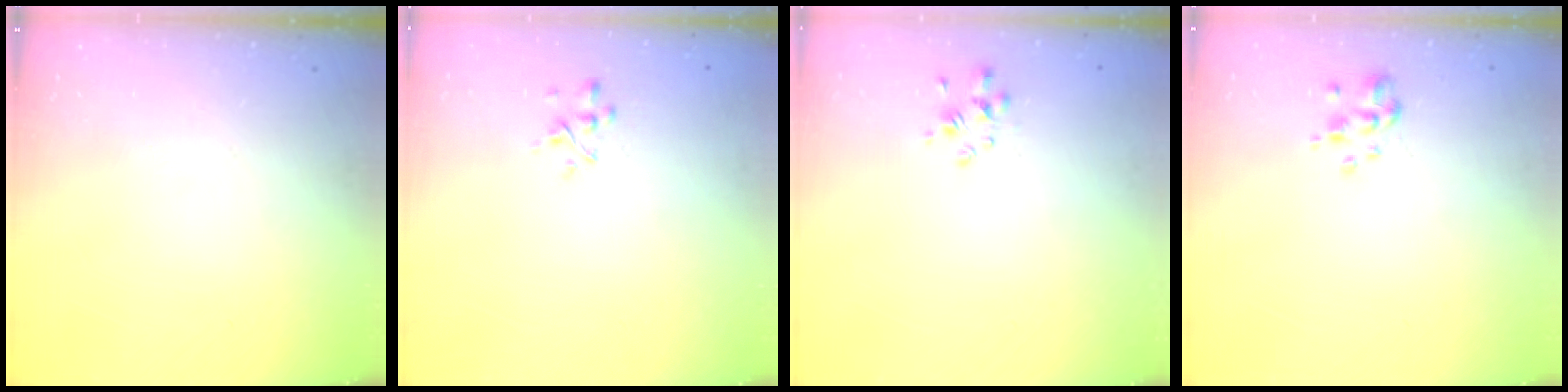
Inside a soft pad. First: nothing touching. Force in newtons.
{"total": 2.2, "press": 2.0, "slide": 0.9}
{"total": 2.4, "press": 2.2, "slide": 0.9}
{"total": 2.2, "press": 2.1, "slide": 0.7}